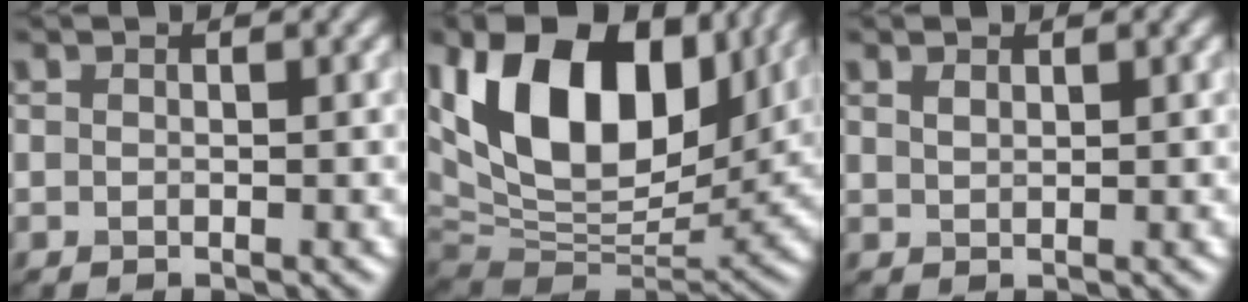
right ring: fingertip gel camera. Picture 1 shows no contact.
{"total": 17.3, "force": [6.3, 10.2, 12.5], "torque": [-0.243, 0.020, 0.108]}
{"total": 0.9, "force": [0.6, 0.4, 0.5], "torque": [-0.012, 0.000, 0.015]}